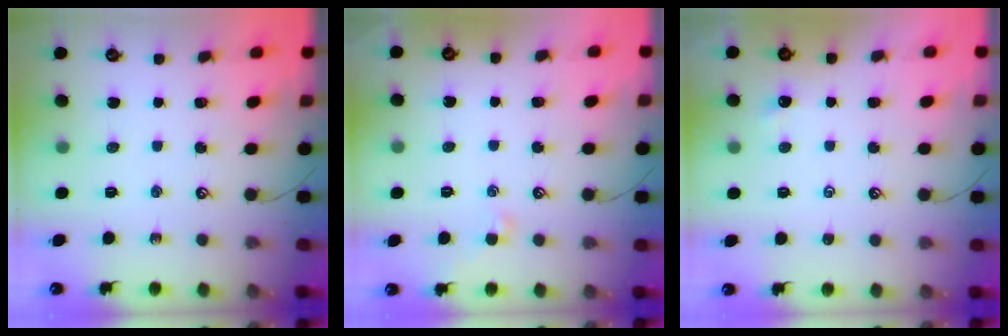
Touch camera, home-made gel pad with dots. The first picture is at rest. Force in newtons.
{"total": 0.0}
{"total": 0.0}